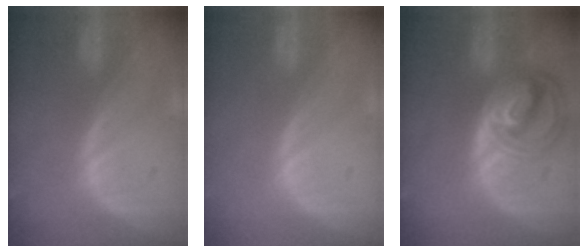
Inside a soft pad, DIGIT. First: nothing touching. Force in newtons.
{"total": 0.0}
{"total": 8.6, "press": 7.4, "slide": 4.4}